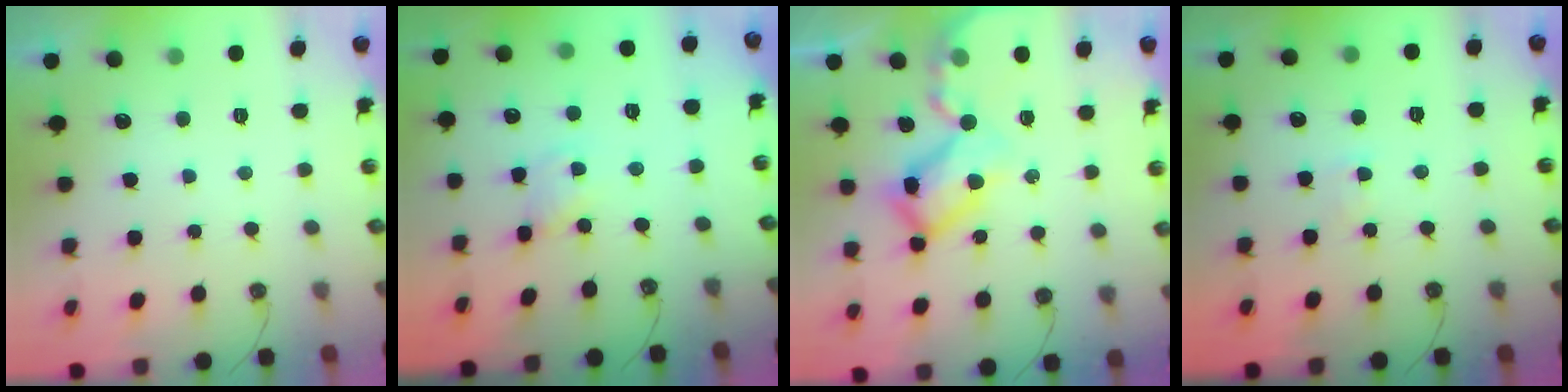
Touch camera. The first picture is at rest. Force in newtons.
{"total": 1.2, "press": 1.1, "slide": 0.2}
{"total": 14.7, "press": 14.6, "slide": 1.5}
{"total": 1.7, "press": 1.7, "slide": 0.3}